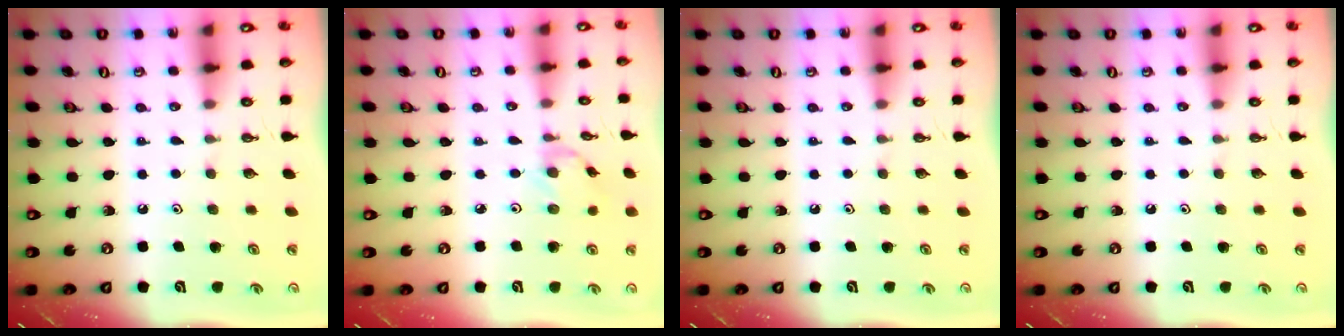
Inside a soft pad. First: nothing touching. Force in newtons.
{"total": 0.9, "press": 0.8, "slide": 0.3}
{"total": 0.0}
{"total": 0.0}